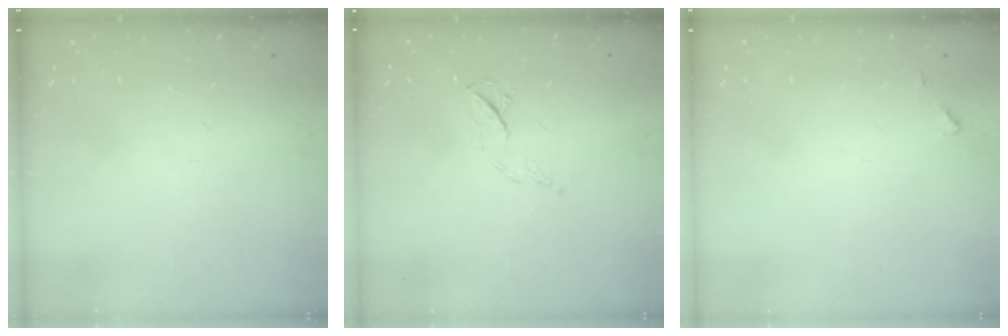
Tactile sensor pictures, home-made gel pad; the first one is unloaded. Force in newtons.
{"total": 6.1, "press": 5.9, "slide": 1.3}
{"total": 4.3, "press": 4.2, "slide": 0.5}